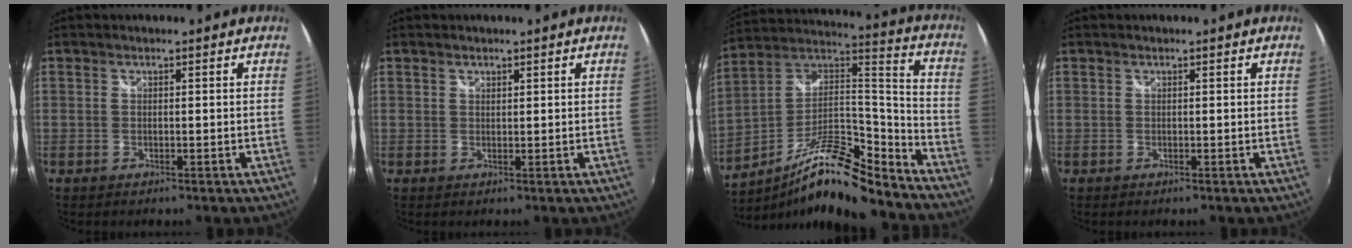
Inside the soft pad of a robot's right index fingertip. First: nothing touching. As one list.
[{"total": 0.7, "force": [0.6, 0.4, 0.1], "torque": [0.000, 0.001, 0.009]}, {"total": 19.0, "force": [-13.5, 4.7, 12.5], "torque": [-0.220, 0.008, -0.243]}, {"total": 0.0}]